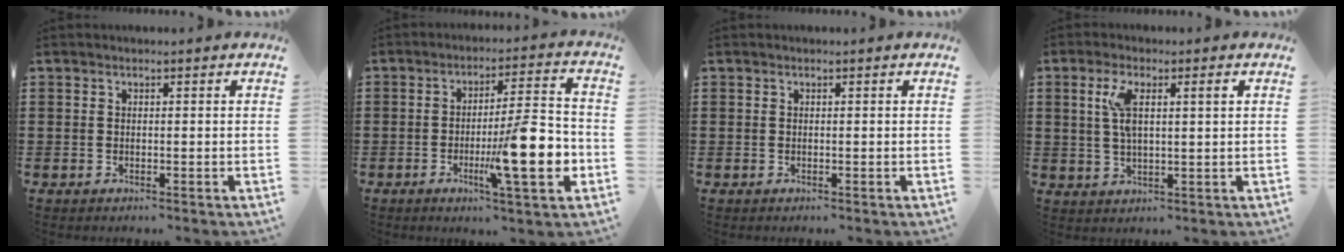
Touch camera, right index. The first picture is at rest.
{"total": 13.0, "force": [-3.8, 2.4, 12.2], "torque": [-0.184, -0.001, -0.066]}
{"total": 0.0}
{"total": 5.3, "force": [1.5, 1.5, 4.8], "torque": [-0.099, 0.007, 0.023]}